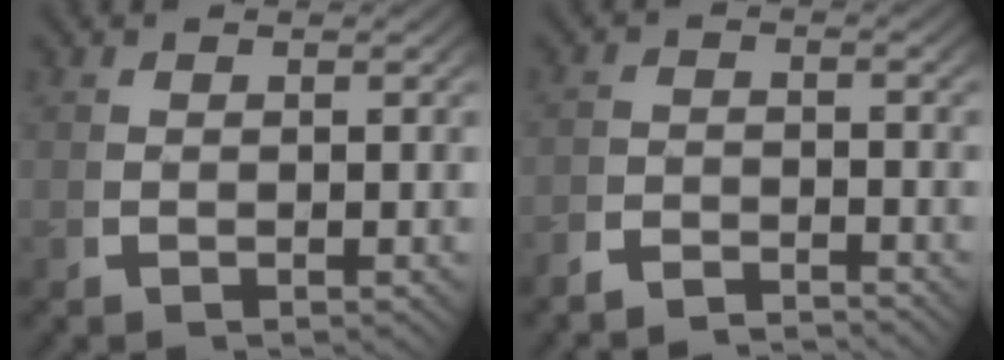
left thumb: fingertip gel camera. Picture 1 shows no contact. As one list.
[{"total": 3.0, "force": [-2.9, 0.6, 0.2], "torque": [0.001, -0.013, -0.055]}]